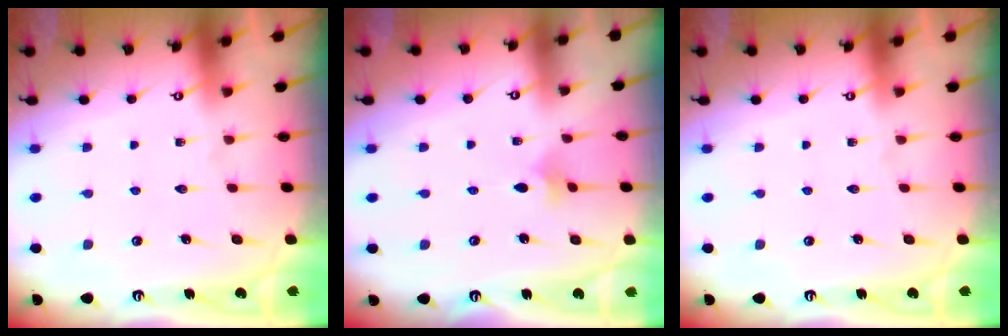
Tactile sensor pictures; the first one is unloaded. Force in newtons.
{"total": 2.4, "press": 2.3, "slide": 0.5}
{"total": 0.0}